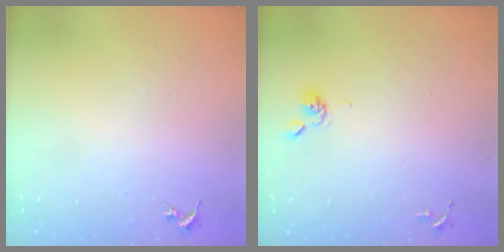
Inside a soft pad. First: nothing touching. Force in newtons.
{"total": 4.7, "press": 4.7, "slide": 0.7}